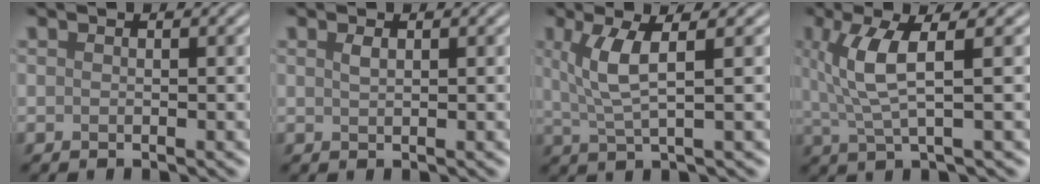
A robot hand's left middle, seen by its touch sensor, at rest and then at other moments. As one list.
[{"total": 0.8, "force": [0.4, 0.3, 0.6], "torque": [-0.015, 0.001, 0.009]}, {"total": 4.2, "force": [1.3, 1.1, 3.9], "torque": [-0.082, 0.002, 0.028]}, {"total": 4.9, "force": [1.2, 1.1, 4.6], "torque": [-0.102, 0.002, 0.027]}]